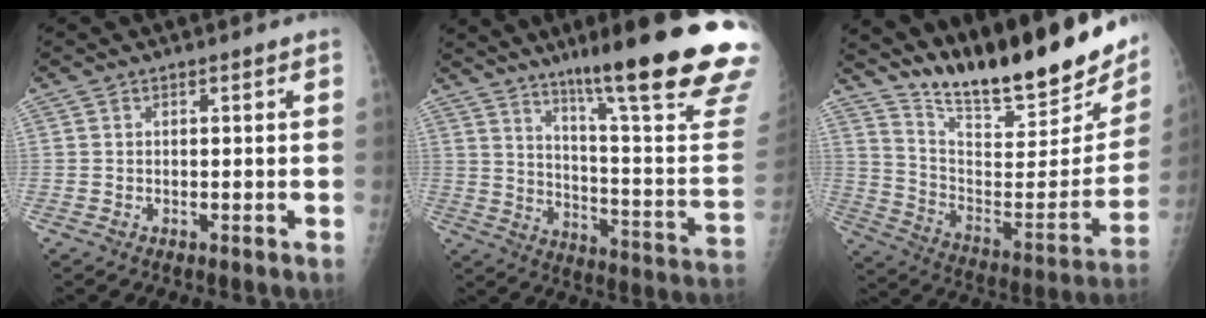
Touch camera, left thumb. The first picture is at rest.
{"total": 28.4, "force": [18.9, 2.3, 21.0], "torque": [-0.251, -0.101, 0.273]}
{"total": 27.1, "force": [21.2, 6.3, 15.6], "torque": [-0.214, -0.108, 0.326]}